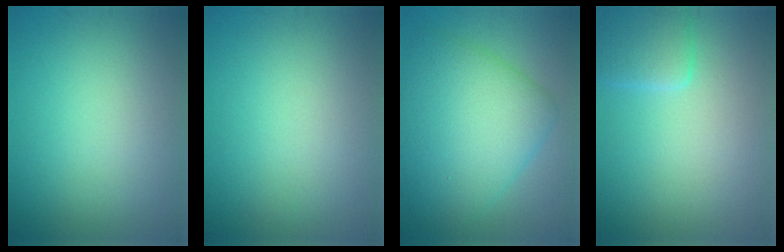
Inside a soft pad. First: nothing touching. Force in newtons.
{"total": 0.0}
{"total": 9.0, "press": 9.0, "slide": 0.1}
{"total": 2.4, "press": 2.4, "slide": 0.2}